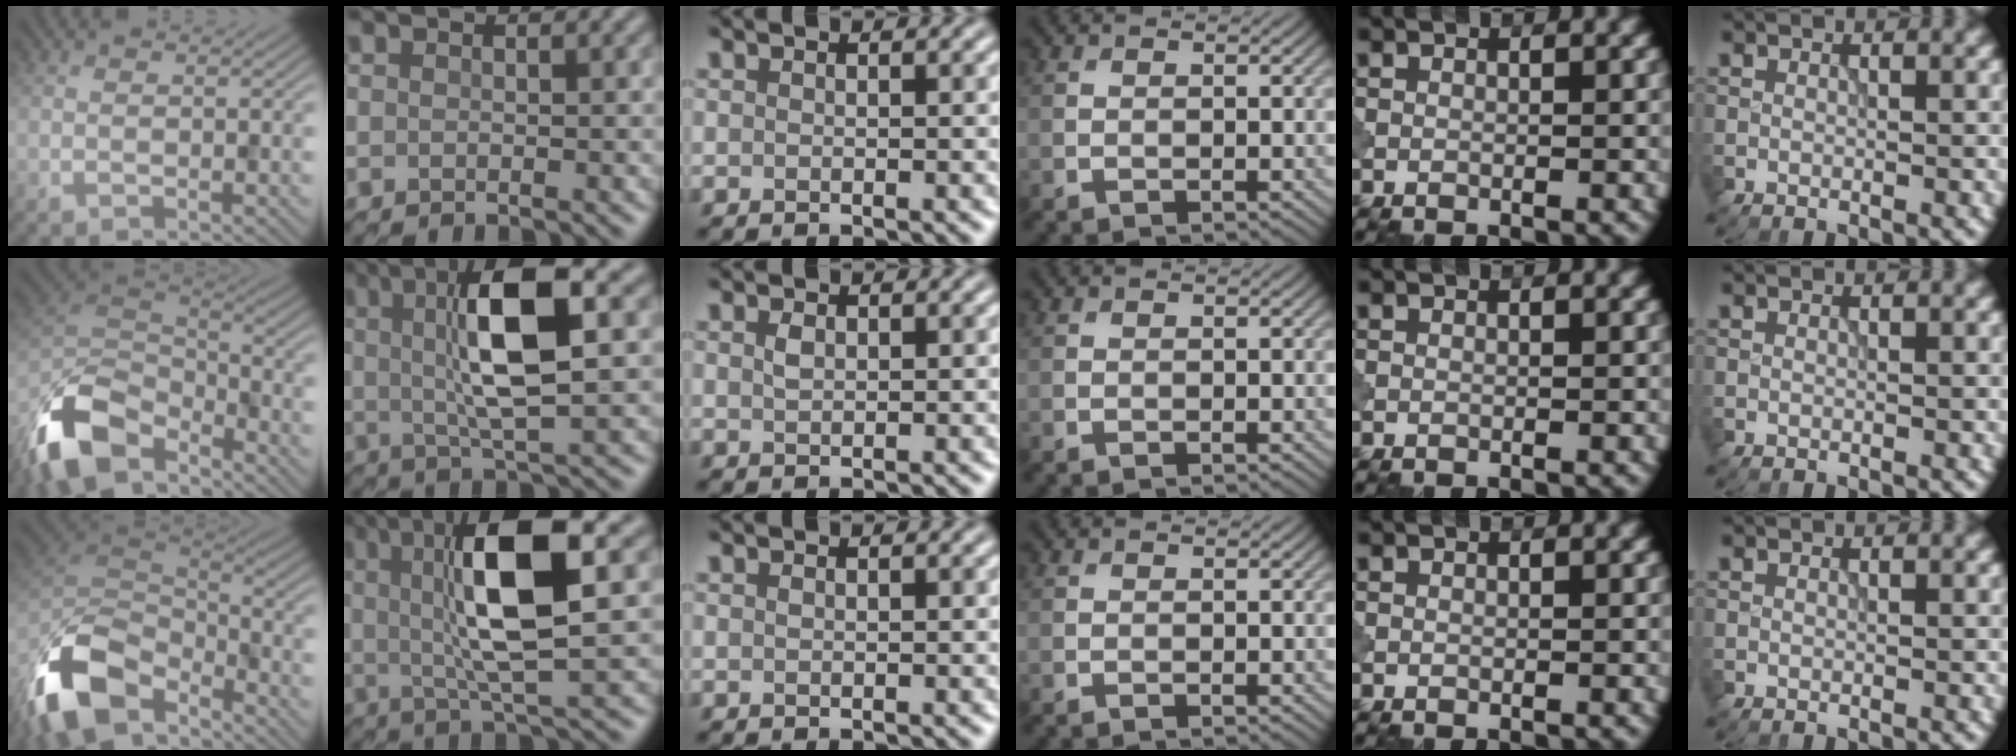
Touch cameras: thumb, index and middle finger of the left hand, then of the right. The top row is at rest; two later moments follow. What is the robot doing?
{"motion": "shake", "object": "bell"}